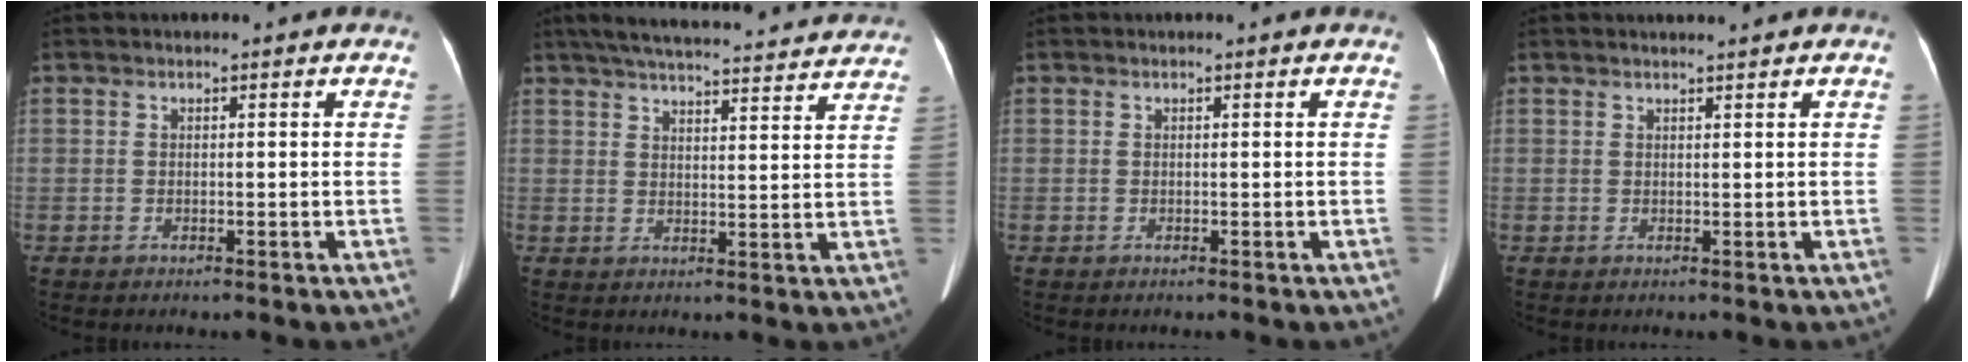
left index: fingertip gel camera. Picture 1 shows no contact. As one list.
[{"total": 25.1, "force": [23.0, 3.8, 9.4], "torque": [-0.152, 0.008, 0.292]}, {"total": 0.0}, {"total": 1.3, "force": [1.2, -0.2, 0.5], "torque": [-0.007, 0.004, 0.023]}]